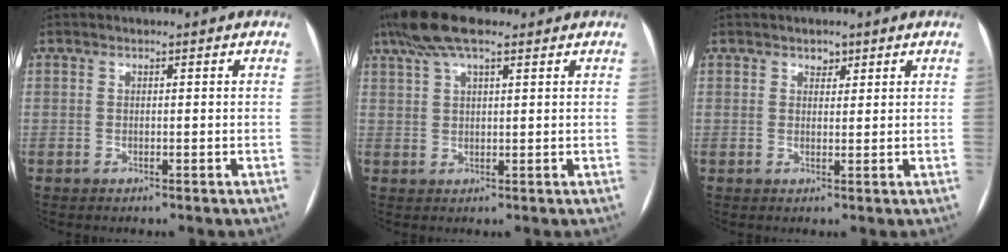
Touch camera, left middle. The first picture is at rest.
{"total": 8.6, "force": [6.0, 2.1, 5.7], "torque": [-0.115, 0.037, 0.107]}
{"total": 1.6, "force": [1.1, 1.0, 0.6], "torque": [-0.008, 0.000, 0.016]}